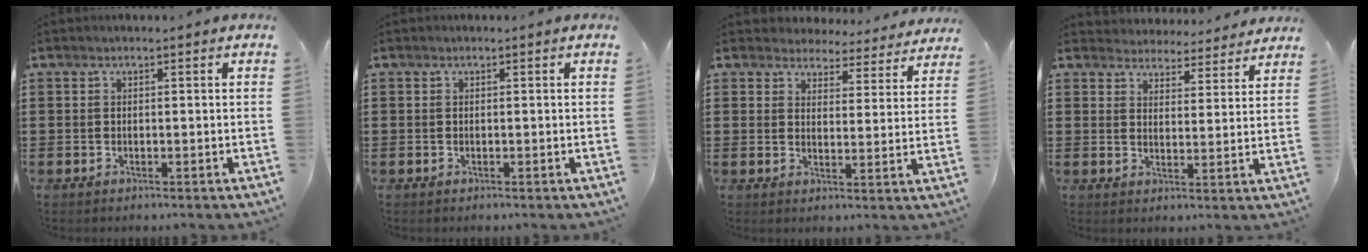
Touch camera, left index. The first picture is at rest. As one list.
[{"total": 0.0}, {"total": 4.2, "force": [4.1, 0.7, 0.1], "torque": [-0.016, -0.029, 0.070]}, {"total": 4.2, "force": [4.2, 0.4, -0.2], "torque": [-0.015, -0.023, 0.075]}]